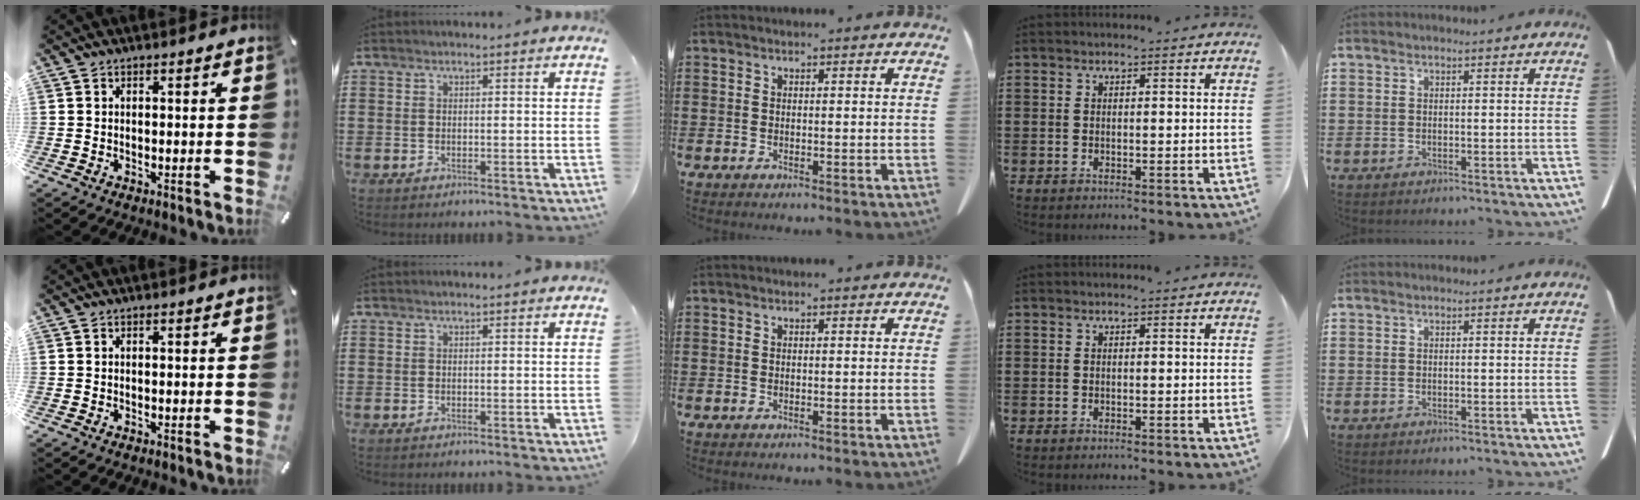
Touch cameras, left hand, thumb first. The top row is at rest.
{}